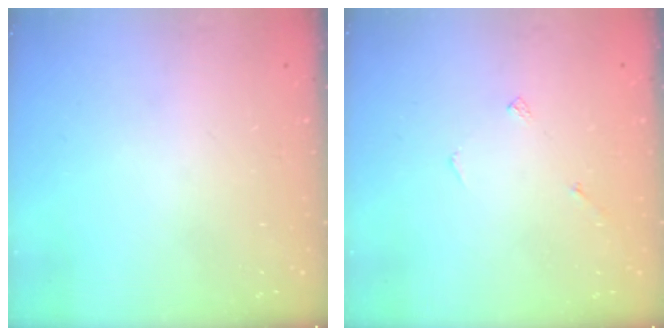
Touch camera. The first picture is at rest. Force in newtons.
{"total": 3.5, "press": 3.5, "slide": 0.3}